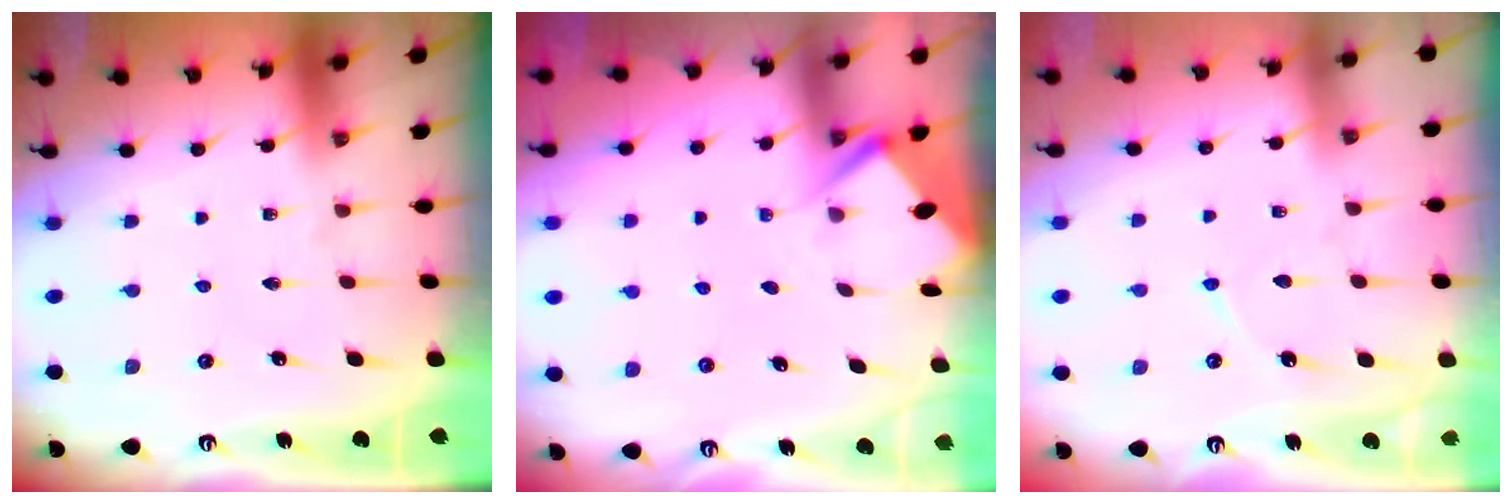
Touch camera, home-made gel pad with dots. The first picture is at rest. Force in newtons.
{"total": 2.8, "press": 2.8, "slide": 0.1}
{"total": 4.0, "press": 4.0, "slide": 0.4}